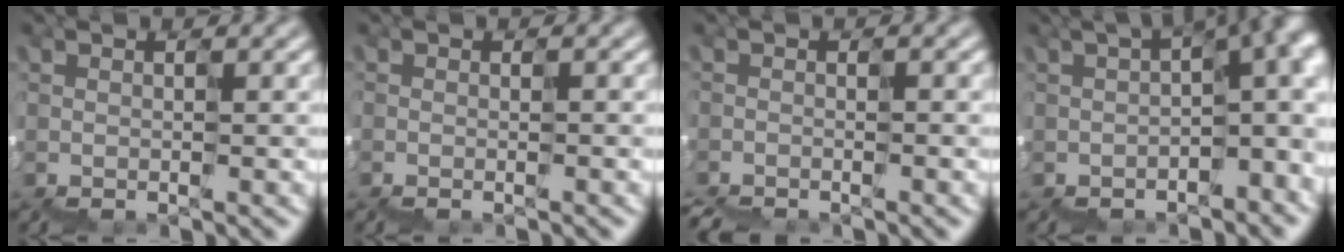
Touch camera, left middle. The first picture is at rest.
{"total": 0.7, "force": [-0.7, 0.1, 0.0], "torque": [0.008, -0.007, -0.007]}
{"total": 2.6, "force": [-2.6, 0.3, 0.3], "torque": [-0.004, -0.011, -0.025]}
{"total": 9.2, "force": [-1.5, 3.3, 8.5], "torque": [-0.103, 0.008, -0.012]}